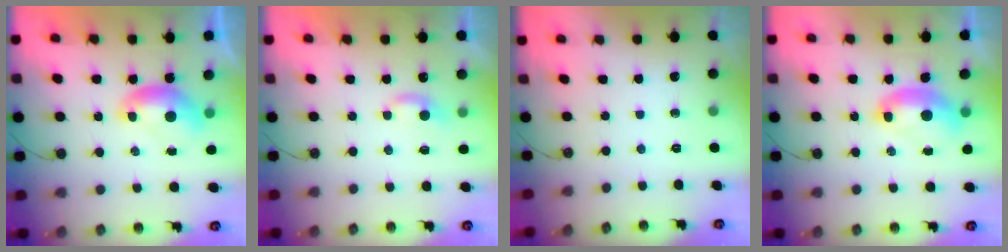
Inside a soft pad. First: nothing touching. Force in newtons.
{"total": 1.7, "press": 1.7, "slide": 0.4}
{"total": 0.0}
{"total": 2.7, "press": 2.6, "slide": 0.6}